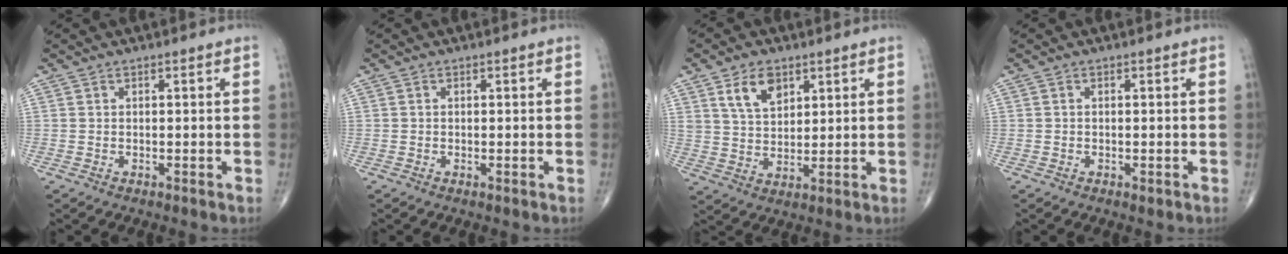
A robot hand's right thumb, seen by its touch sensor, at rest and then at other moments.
{"total": 0.0}
{"total": 7.3, "force": [3.8, 4.5, 4.3], "torque": [-0.057, -0.021, 0.074]}
{"total": 1.0, "force": [-0.3, 0.4, 0.8], "torque": [-0.010, -0.002, -0.005]}